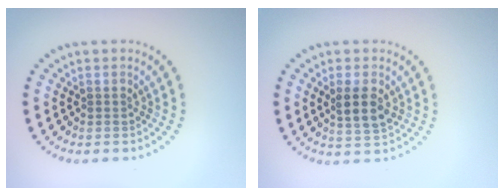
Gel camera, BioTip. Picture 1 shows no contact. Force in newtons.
{"total": 2.8, "press": 2.8, "slide": 0.5}